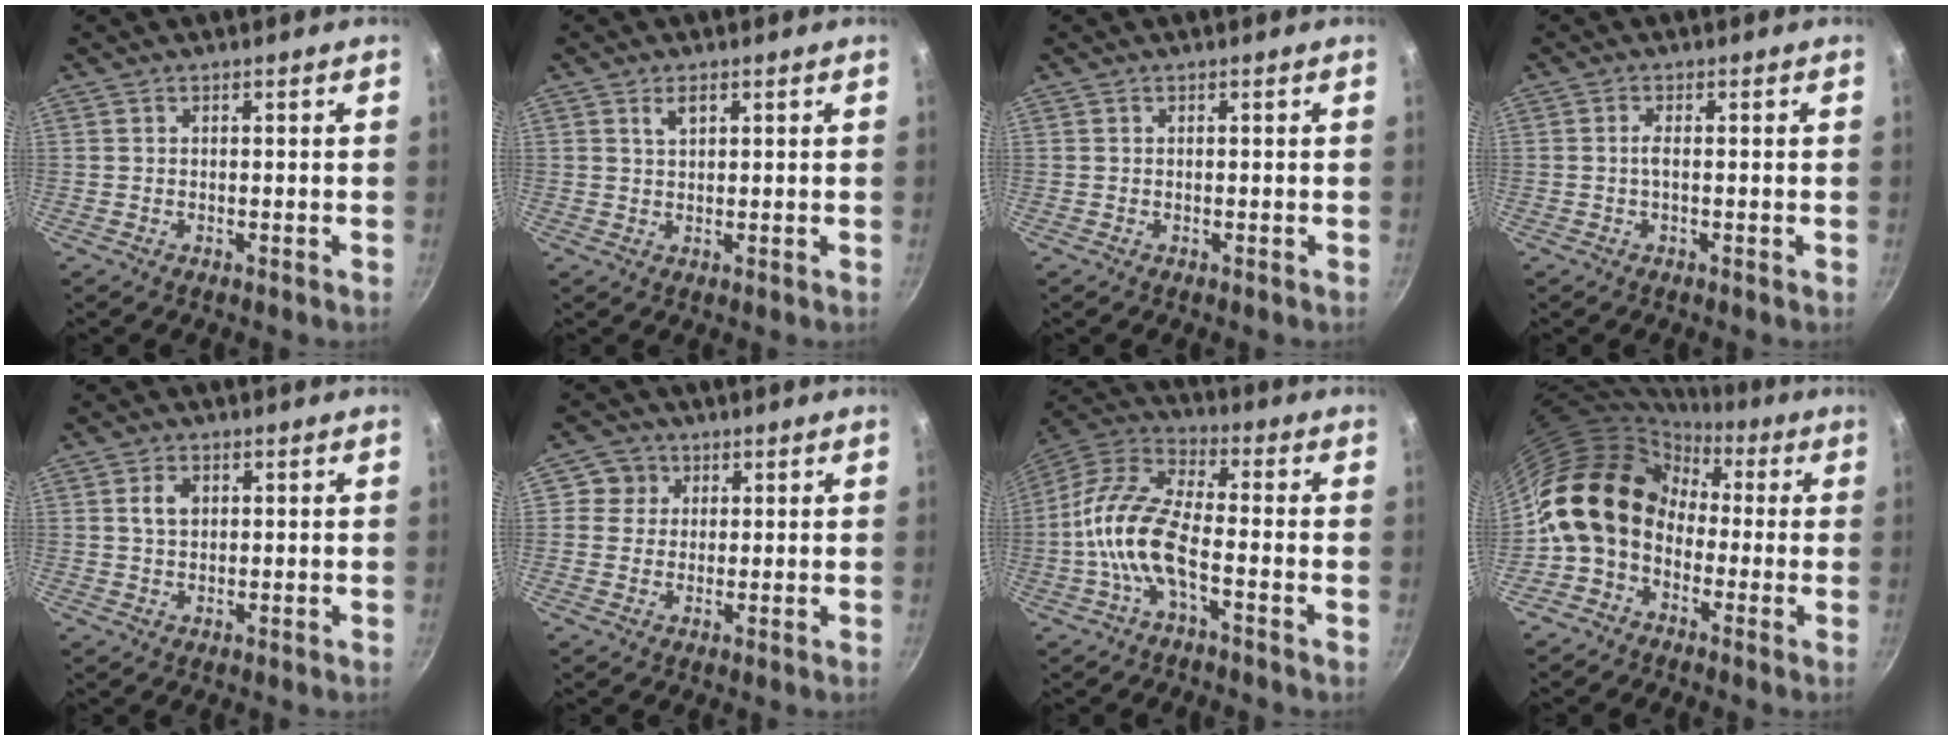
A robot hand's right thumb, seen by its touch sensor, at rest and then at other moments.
{"total": 2.4, "force": [1.2, 1.2, 1.6], "torque": [-0.022, -0.001, 0.022]}
{"total": 0.0}
{"total": 1.5, "force": [-0.2, 0.2, 1.5], "torque": [-0.035, 0.003, -0.007]}
{"total": 3.6, "force": [0.9, 2.5, 2.4], "torque": [-0.032, 0.001, 0.016]}
{"total": 4.3, "force": [1.2, 4.1, 0.4], "torque": [0.035, 0.005, 0.011]}
{"total": 12.8, "force": [-3.6, 4.9, 11.3], "torque": [-0.227, 0.039, -0.088]}
{"total": 14.5, "force": [-0.9, 11.7, 8.5], "torque": [-0.119, 0.043, -0.039]}